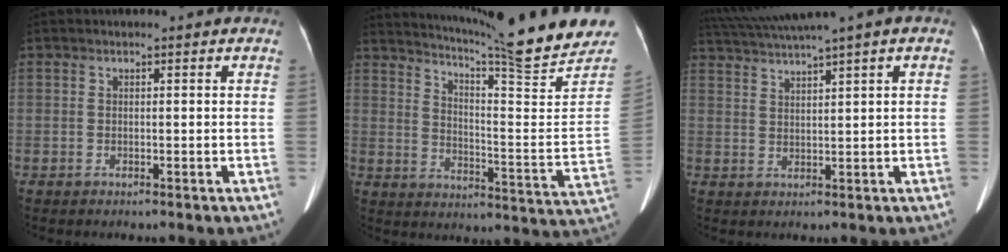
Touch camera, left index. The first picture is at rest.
{"total": 21.3, "force": [18.9, -1.5, 9.6], "torque": [-0.153, -0.093, 0.251]}
{"total": 8.2, "force": [6.0, -0.9, 5.5], "torque": [-0.099, 0.037, 0.103]}